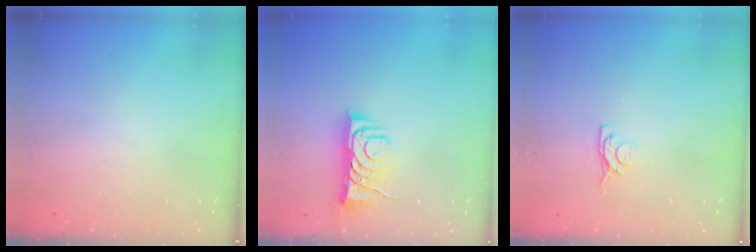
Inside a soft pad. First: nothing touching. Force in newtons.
{"total": 8.3, "press": 8.3, "slide": 0.5}
{"total": 4.6, "press": 4.6, "slide": 0.8}